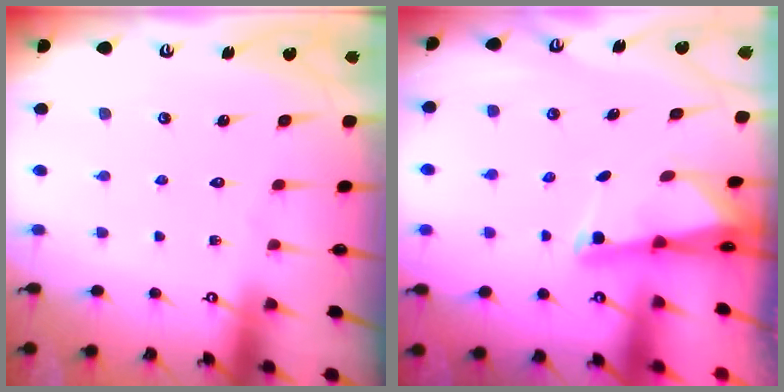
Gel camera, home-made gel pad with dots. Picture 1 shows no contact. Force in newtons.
{"total": 1.8, "press": 1.8, "slide": 0.3}